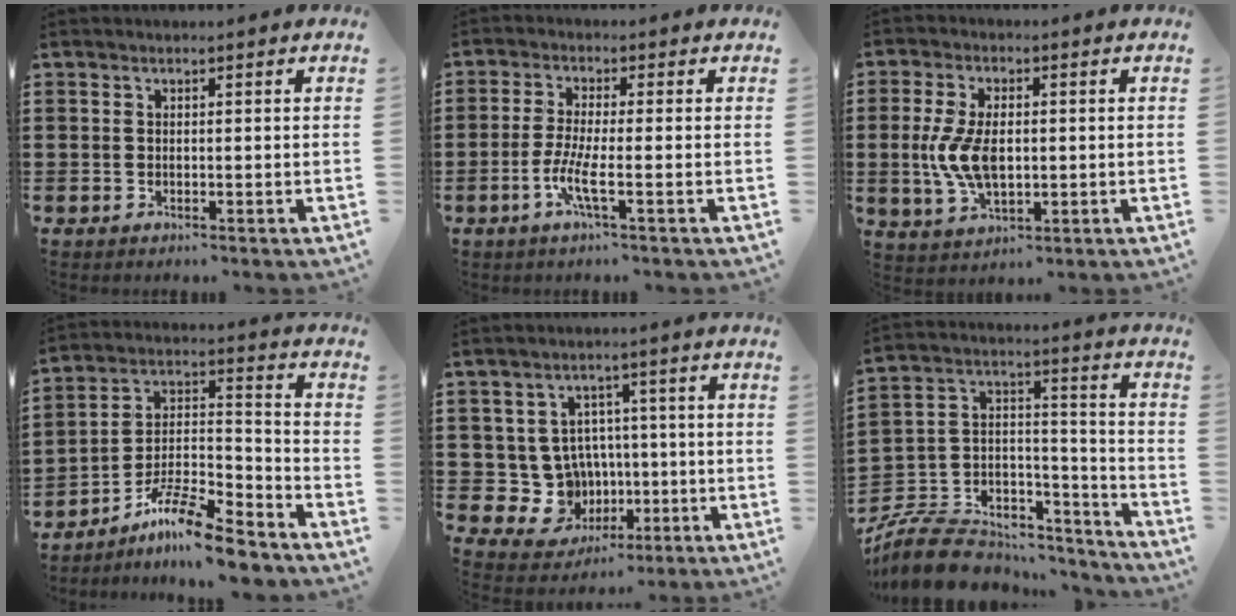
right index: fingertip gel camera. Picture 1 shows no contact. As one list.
[{"total": 5.1, "force": [-2.0, 0.4, 4.6], "torque": [-0.108, -0.015, -0.046]}, {"total": 7.9, "force": [-0.1, 4.1, 6.8], "torque": [-0.161, -0.005, -0.008]}, {"total": 10.5, "force": [-8.8, 1.6, 5.5], "torque": [-0.103, 0.020, -0.172]}, {"total": 8.2, "force": [0.1, 7.7, 2.8], "torque": [-0.071, -0.004, 0.015]}, {"total": 9.2, "force": [-7.5, 4.5, 2.5], "torque": [-0.065, 0.010, -0.143]}]